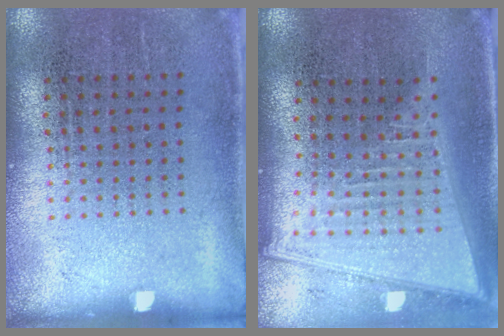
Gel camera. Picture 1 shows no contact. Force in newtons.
{"total": 2.1, "press": 1.8, "slide": 1.1}